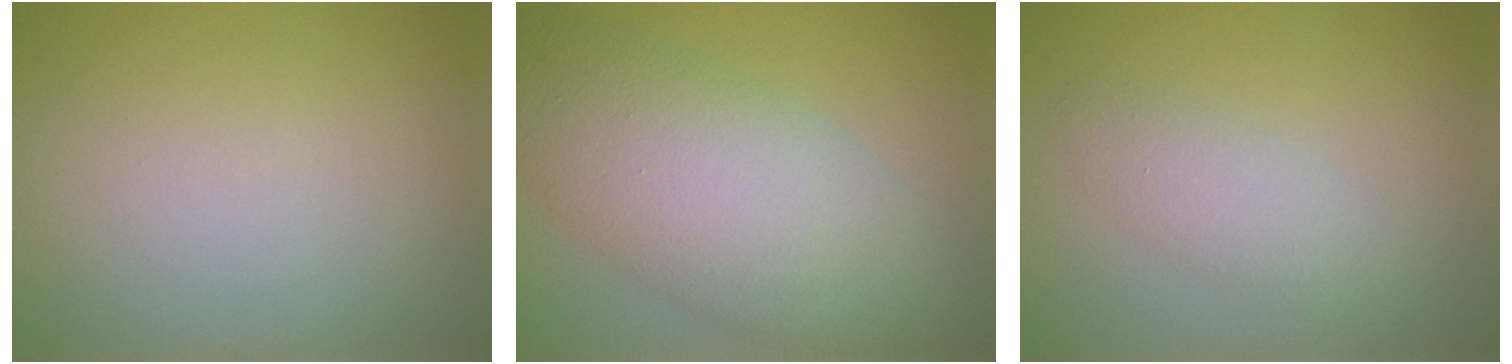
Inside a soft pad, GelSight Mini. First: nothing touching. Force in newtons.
{"total": 9.6, "press": 9.5, "slide": 0.3}
{"total": 2.2, "press": 2.2, "slide": 0.2}